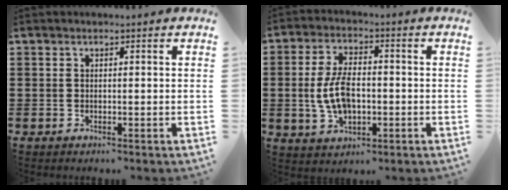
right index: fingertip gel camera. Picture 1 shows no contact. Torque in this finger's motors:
{"motor_torque": [2.14, 0.00, 0.35, 0.10]}